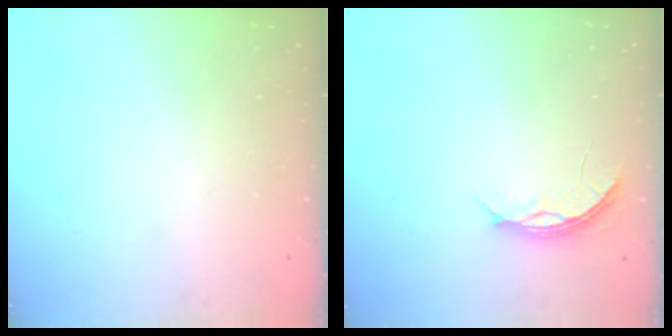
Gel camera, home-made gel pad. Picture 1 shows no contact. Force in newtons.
{"total": 4.4, "press": 4.4, "slide": 0.4}